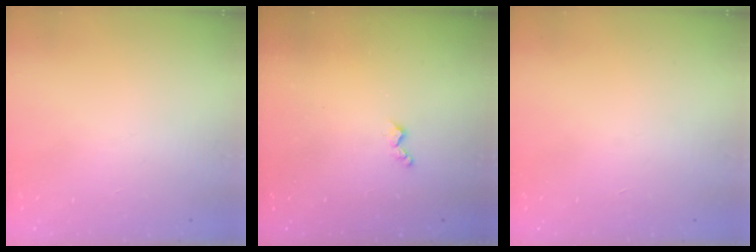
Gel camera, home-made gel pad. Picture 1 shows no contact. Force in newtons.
{"total": 3.6, "press": 3.5, "slide": 0.6}
{"total": 0.0}